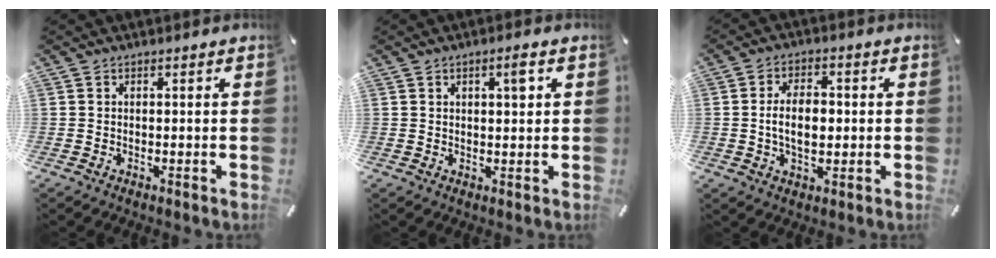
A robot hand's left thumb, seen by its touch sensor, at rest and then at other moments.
{"total": 3.4, "force": [1.2, 1.1, 2.9], "torque": [-0.051, 0.003, 0.017]}
{"total": 7.9, "force": [-0.3, 4.9, 6.3], "torque": [-0.115, 0.003, -0.010]}